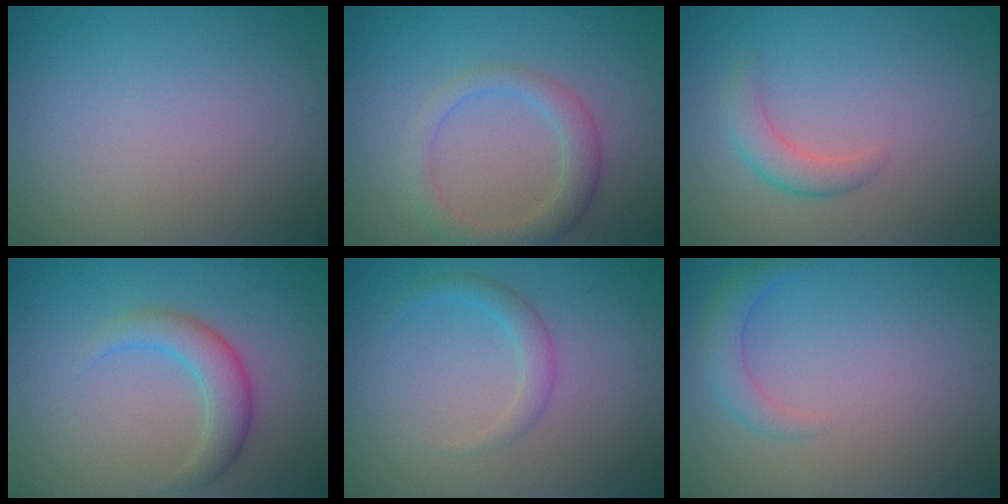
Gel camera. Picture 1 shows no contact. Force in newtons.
{"total": 3.1, "press": 3.1, "slide": 0.2}
{"total": 2.1, "press": 2.1, "slide": 0.1}
{"total": 3.2, "press": 3.2, "slide": 0.1}
{"total": 1.7, "press": 1.7, "slide": 0.0}
{"total": 2.0, "press": 2.0, "slide": 0.2}